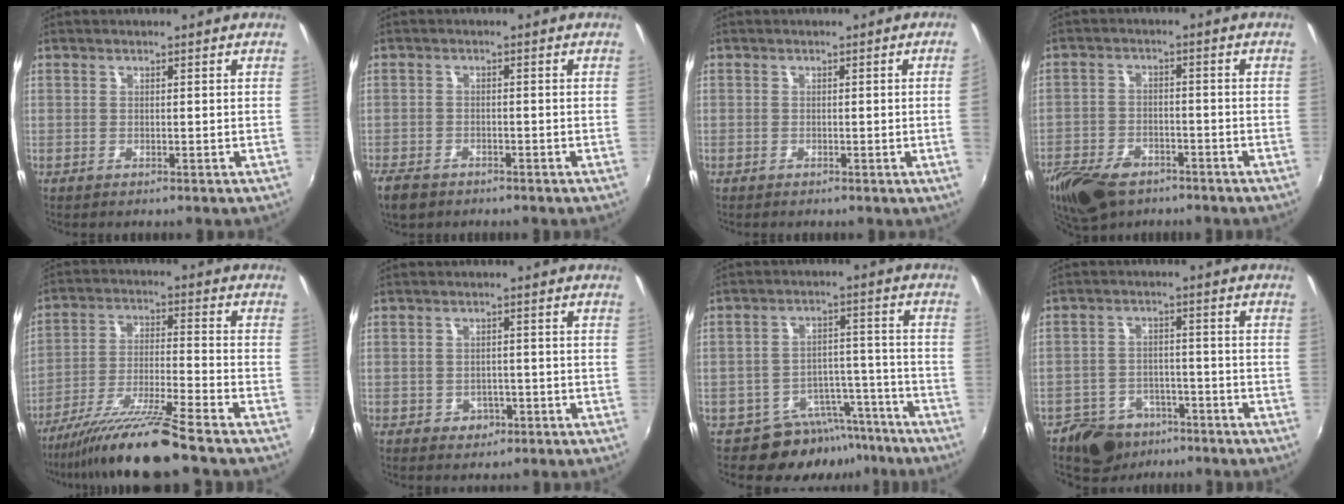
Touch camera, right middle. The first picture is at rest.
{"total": 5.5, "force": [-4.1, 2.8, 2.3], "torque": [-0.070, -0.014, -0.078]}
{"total": 1.8, "force": [-0.1, -1.1, 1.5], "torque": [-0.019, -0.011, 0.003]}
{"total": 12.6, "force": [-8.7, 6.8, 6.1], "torque": [-0.156, -0.018, -0.153]}
{"total": 13.2, "force": [-11.1, -1.9, 6.8], "torque": [-0.138, -0.016, -0.200]}
{"total": 3.0, "force": [-1.1, 2.7, 0.8], "torque": [-0.020, 0.002, -0.010]}
{"total": 10.3, "force": [-8.2, 5.8, 2.5], "torque": [-0.035, 0.034, -0.100]}
{"total": 8.7, "force": [-6.4, 5.5, 1.8], "torque": [-0.048, 0.020, -0.094]}